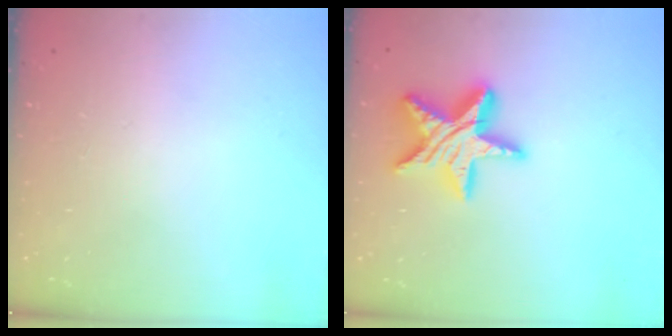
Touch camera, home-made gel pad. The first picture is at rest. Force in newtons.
{"total": 16.9, "press": 16.8, "slide": 1.3}